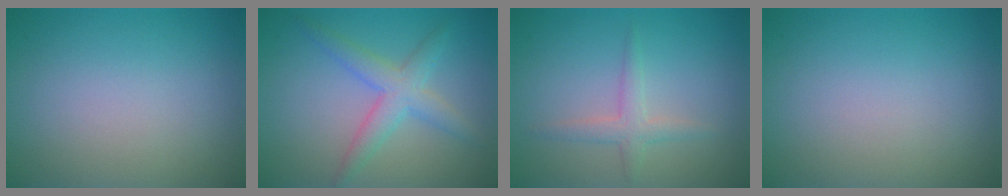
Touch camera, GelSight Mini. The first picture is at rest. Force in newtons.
{"total": 3.5, "press": 3.5, "slide": 0.1}
{"total": 1.9, "press": 1.9, "slide": 0.1}
{"total": 0.0}